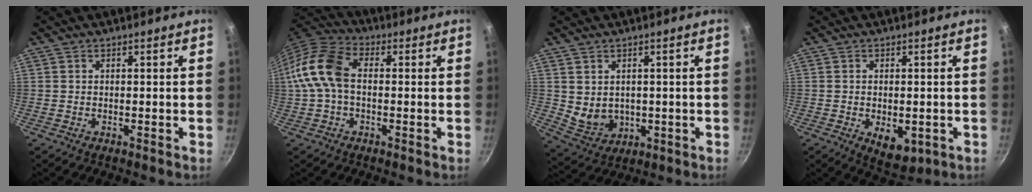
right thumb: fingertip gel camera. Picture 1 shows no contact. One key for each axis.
{"total": 11.8, "fx": 0.1, "fy": 7.5, "fz": 9.1, "tx": -0.172, "ty": 0.033, "tz": -0.017}
{"total": 6.1, "fx": 0.5, "fy": 4.9, "fz": 3.6, "tx": -0.049, "ty": -0.013, "tz": 0.030}
{"total": 7.0, "fx": -1.9, "fy": 4.1, "fz": 5.4, "tx": -0.061, "ty": -0.003, "tz": -0.015}